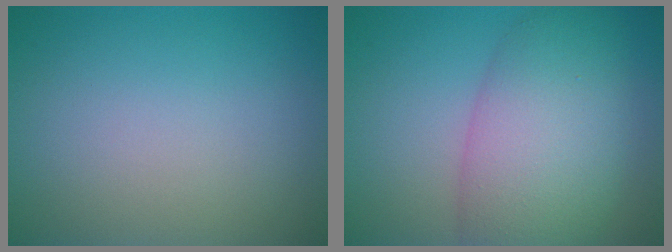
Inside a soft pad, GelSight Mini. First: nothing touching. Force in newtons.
{"total": 8.5, "press": 8.5, "slide": 0.5}